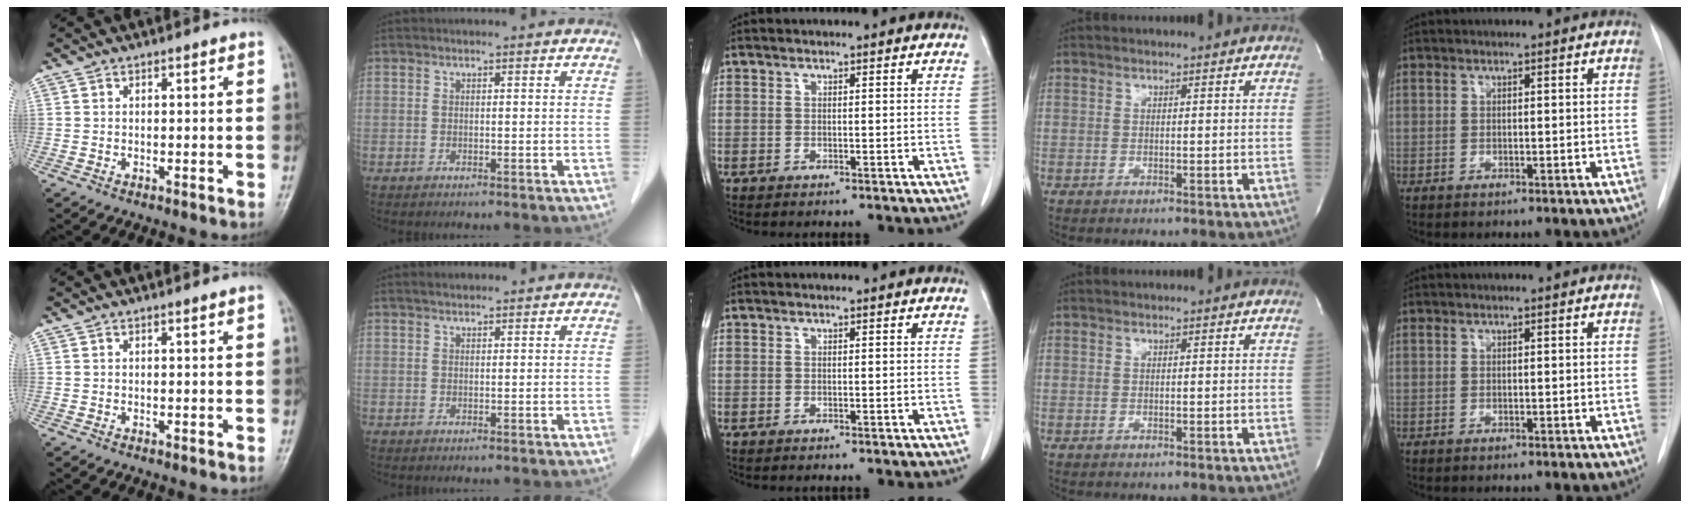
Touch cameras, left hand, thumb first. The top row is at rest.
{"thumb": {"total": 0.8, "force": [0.5, 0.0, 0.6], "torque": [-0.009, -0.002, 0.006]}, "index": {"total": 1.0, "force": [0.9, 0.3, 0.4], "torque": [-0.014, 0.009, 0.019]}}